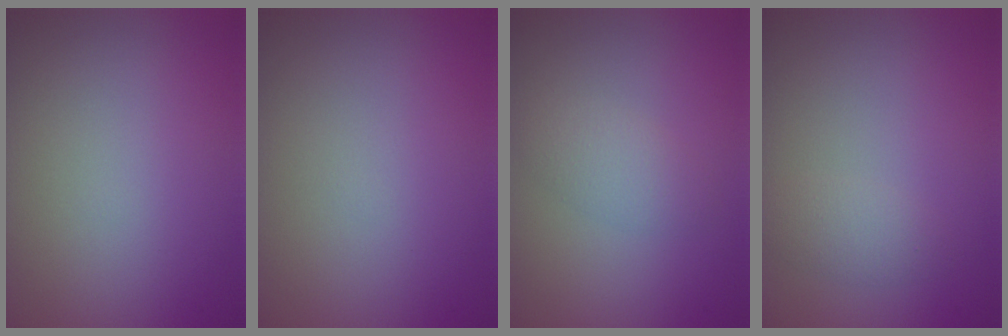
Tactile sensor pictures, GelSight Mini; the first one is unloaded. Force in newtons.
{"total": 0.0}
{"total": 2.1, "press": 2.1, "slide": 0.1}
{"total": 1.5, "press": 1.5, "slide": 0.2}